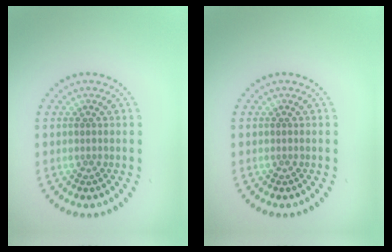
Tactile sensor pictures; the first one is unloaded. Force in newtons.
{"total": 0.0}